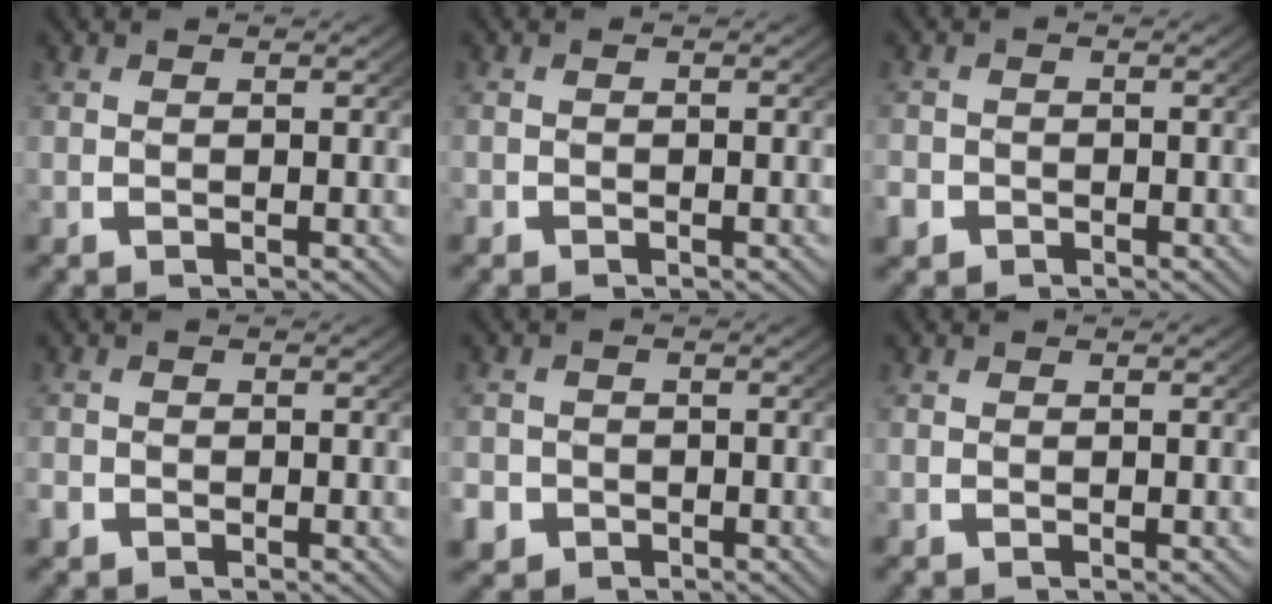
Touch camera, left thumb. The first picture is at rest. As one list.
[{"total": 0.6, "force": [-0.4, 0.4, -0.1], "torque": [0.003, -0.007, -0.009]}, {"total": 2.2, "force": [-1.3, 1.7, 0.3], "torque": [-0.015, -0.013, -0.022]}, {"total": 1.5, "force": [-0.9, 1.1, 0.2], "torque": [-0.011, -0.009, -0.016]}, {"total": 4.2, "force": [-2.3, 3.3, 0.8], "torque": [-0.030, -0.029, -0.031]}, {"total": 0.0}]